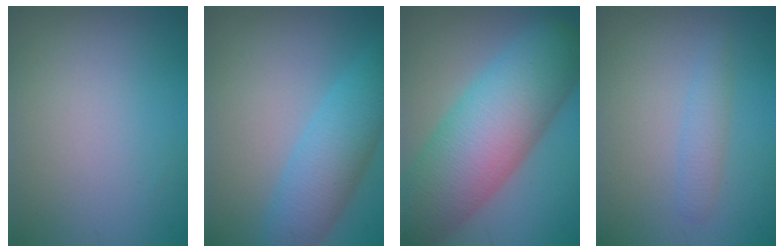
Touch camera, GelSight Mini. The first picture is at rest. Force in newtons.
{"total": 5.8, "press": 5.8, "slide": 0.1}
{"total": 12.2, "press": 12.2, "slide": 0.4}
{"total": 1.6, "press": 1.6, "slide": 0.2}